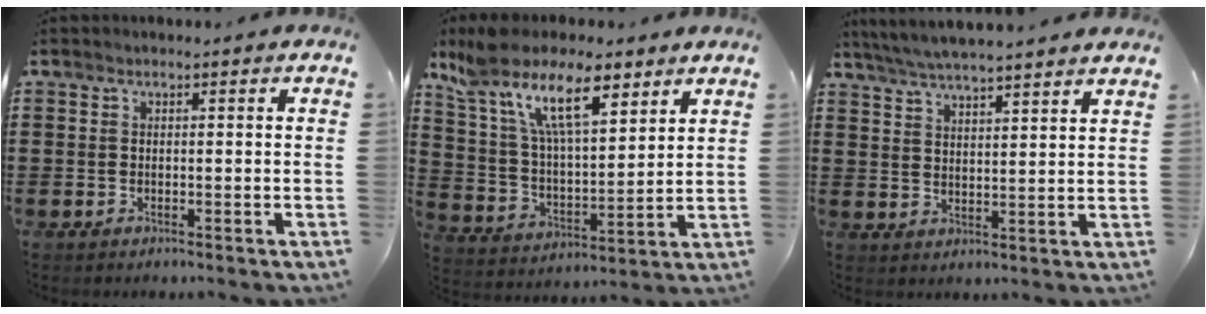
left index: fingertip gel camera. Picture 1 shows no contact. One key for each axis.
{"total": 13.6, "fx": 8.7, "fy": 4.7, "fz": 9.3, "tx": -0.217, "ty": -0.023, "tz": 0.153}
{"total": 4.8, "fx": 4.6, "fy": -0.3, "fz": 1.3, "tx": -0.041, "ty": -0.021, "tz": 0.081}